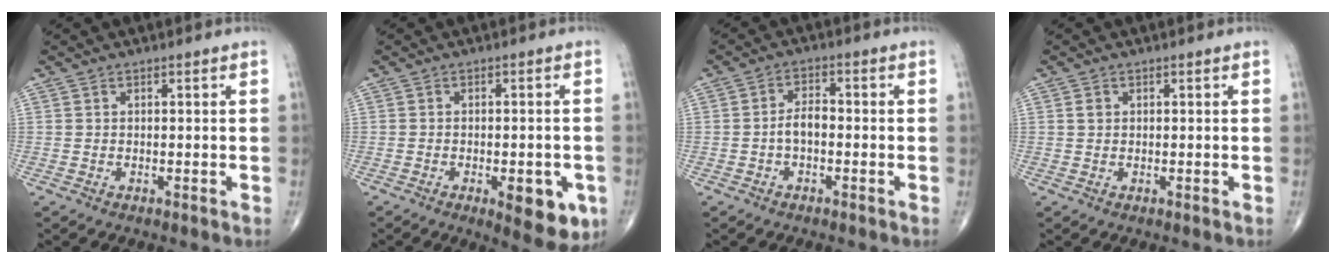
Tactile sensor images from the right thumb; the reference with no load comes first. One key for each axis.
{"total": 8.8, "fx": -3.2, "fy": 3.4, "fz": 7.4, "tx": -0.074, "ty": 0.000, "tz": -0.034}
{"total": 3.6, "fx": -1.0, "fy": 1.9, "fz": 2.9, "tx": -0.048, "ty": 0.018, "tz": -0.022}
{"total": 1.0, "fx": 0.3, "fy": 0.8, "fz": 0.5, "tx": -0.007, "ty": 0.001, "tz": 0.005}